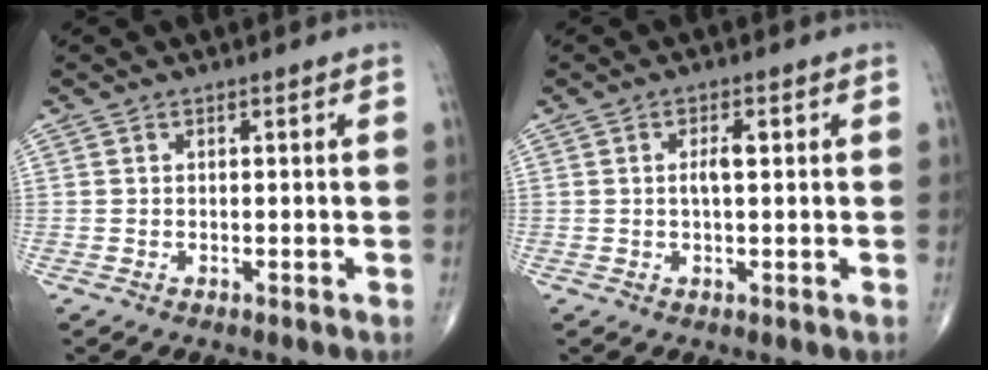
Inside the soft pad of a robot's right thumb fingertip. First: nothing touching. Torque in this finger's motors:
{"motor_torque": [0.02, -0.03, 0.21, -0.08, 0.00]}